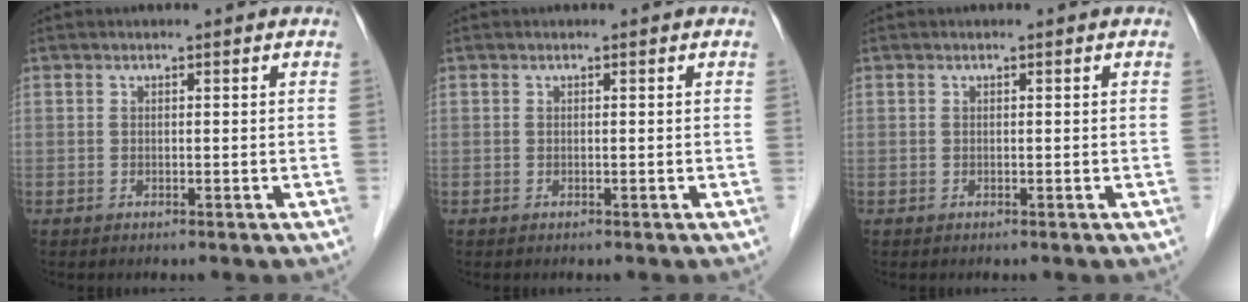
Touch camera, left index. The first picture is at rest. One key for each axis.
{"total": 0.0}
{"total": 0.0}